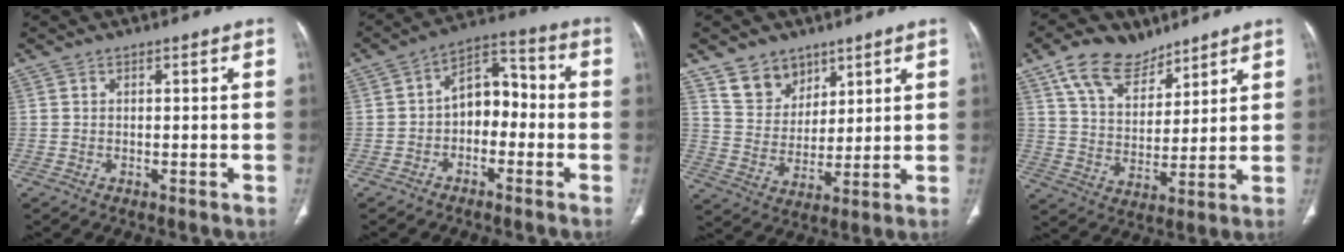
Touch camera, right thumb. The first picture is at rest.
{"total": 8.6, "force": [-1.4, 5.8, 6.1], "torque": [-0.067, 0.042, -0.039]}
{"total": 9.0, "force": [6.2, 6.2, 2.1], "torque": [-0.002, -0.048, 0.124]}
{"total": 12.4, "force": [8.4, 7.3, 5.4], "torque": [-0.072, -0.037, 0.156]}